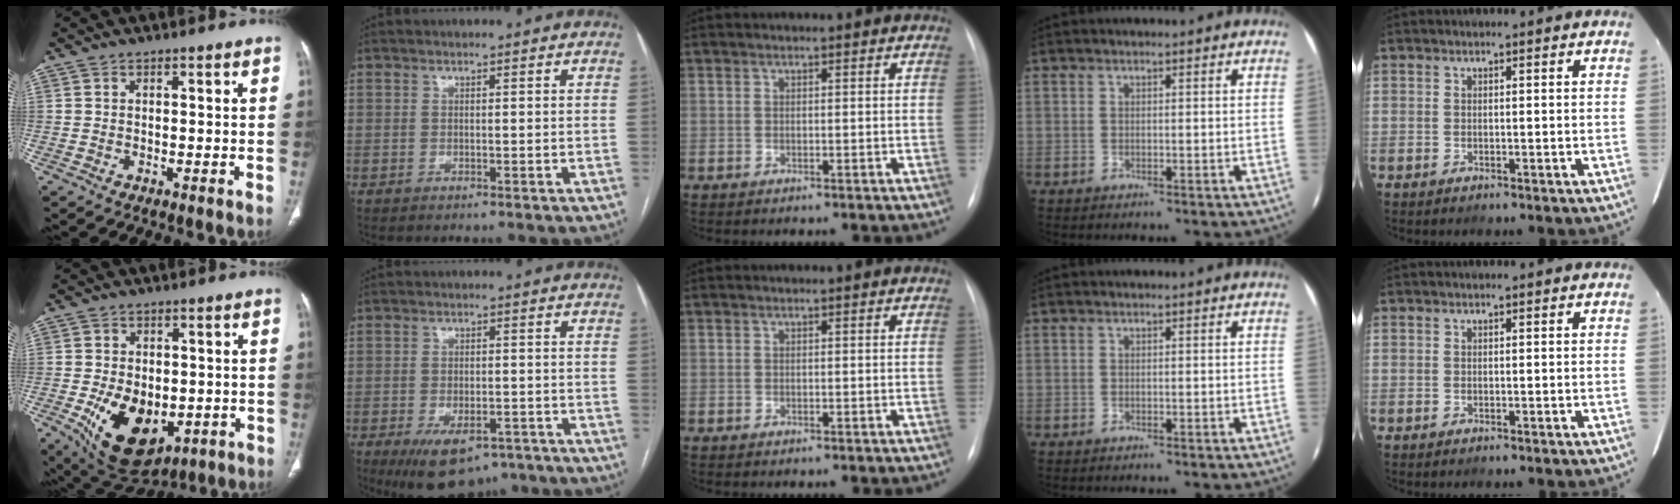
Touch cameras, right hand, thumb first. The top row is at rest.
{"thumb": {"total": 14.7, "force": [-4.1, 9.3, 10.7], "torque": [-0.155, -0.005, -0.041]}, "index": {"total": 10.0, "force": [-6.7, 4.7, 5.8], "torque": [-0.089, -0.003, -0.097]}}